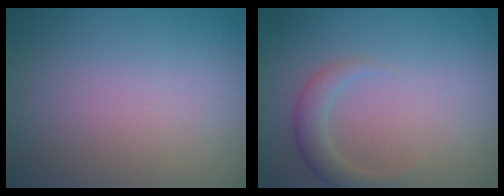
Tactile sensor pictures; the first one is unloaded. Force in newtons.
{"total": 2.4, "press": 2.4, "slide": 0.2}